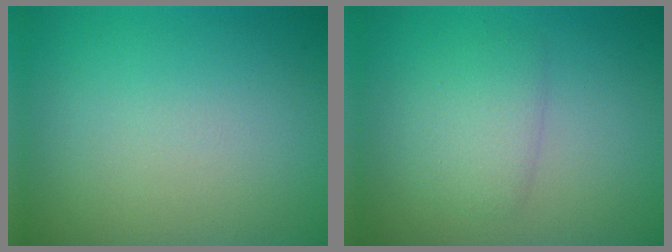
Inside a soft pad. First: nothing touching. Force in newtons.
{"total": 2.4, "press": 2.4, "slide": 0.1}